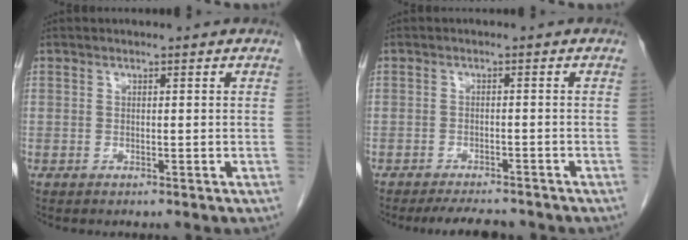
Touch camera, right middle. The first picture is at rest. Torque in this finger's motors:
{"motor_torque": [0.07, -0.06, 0.00, 0.01]}